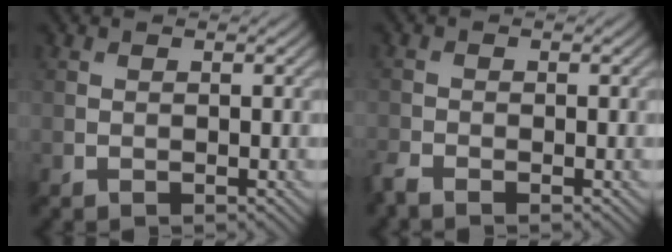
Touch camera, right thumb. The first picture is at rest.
{"total": 1.8, "force": [-1.6, 0.3, 0.7], "torque": [-0.022, -0.010, -0.042]}